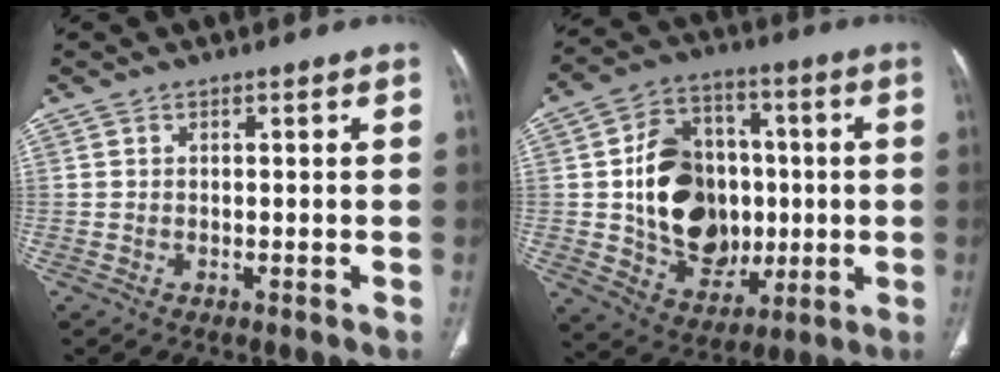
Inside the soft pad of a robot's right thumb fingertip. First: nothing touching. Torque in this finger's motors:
{"motor_torque": [2.51, 2.50, 1.42, -0.07, 0.12]}